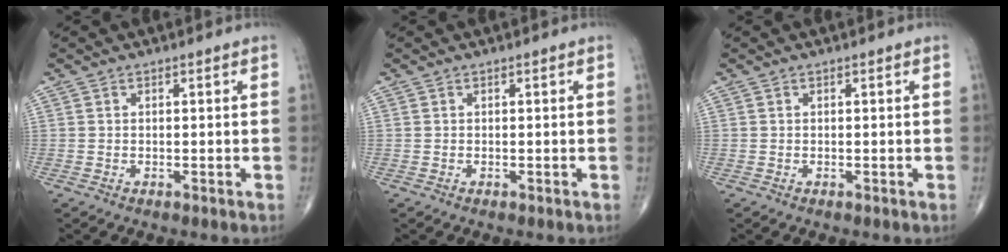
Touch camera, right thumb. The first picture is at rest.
{"total": 0.0}
{"total": 0.0}